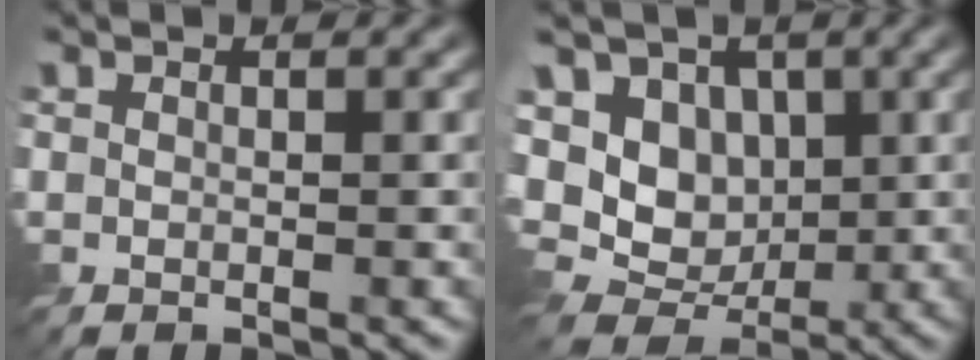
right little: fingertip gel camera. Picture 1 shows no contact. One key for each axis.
{"total": 8.2, "fx": 0.6, "fy": 6.7, "fz": 4.7, "tx": -0.097, "ty": 0.003, "tz": 0.001}